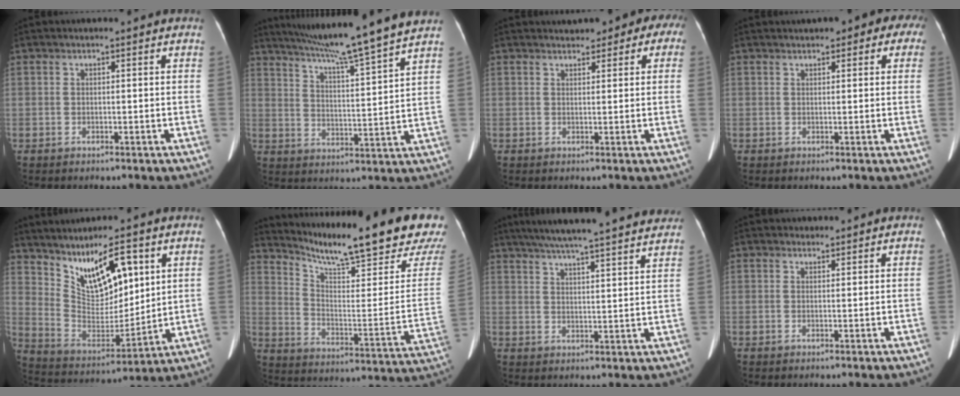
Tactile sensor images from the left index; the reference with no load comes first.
{"total": 16.1, "force": [13.8, -2.2, 7.9], "torque": [-0.130, -0.019, 0.196]}
{"total": 7.2, "force": [4.6, 4.1, 3.7], "torque": [-0.033, 0.031, 0.048]}
{"total": 6.2, "force": [3.4, 3.3, 4.0], "torque": [-0.031, 0.034, 0.036]}
{"total": 12.5, "force": [6.7, 4.4, 9.6], "torque": [-0.179, 0.005, 0.138]}
{"total": 23.2, "force": [19.9, 0.7, 12.0], "torque": [-0.196, -0.081, 0.268]}
{"total": 25.1, "force": [22.4, 1.1, 11.3], "torque": [-0.182, 0.007, 0.290]}
{"total": 0.8, "force": [0.6, 0.4, -0.1], "torque": [0.000, -0.001, 0.007]}